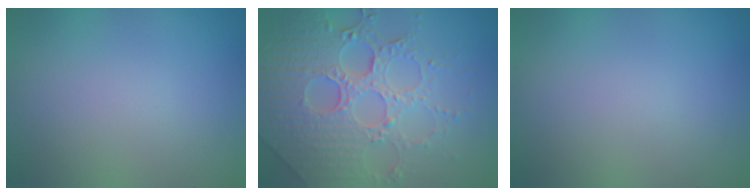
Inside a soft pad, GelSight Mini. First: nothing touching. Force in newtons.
{"total": 8.2, "press": 5.9, "slide": 5.7}
{"total": 0.0}